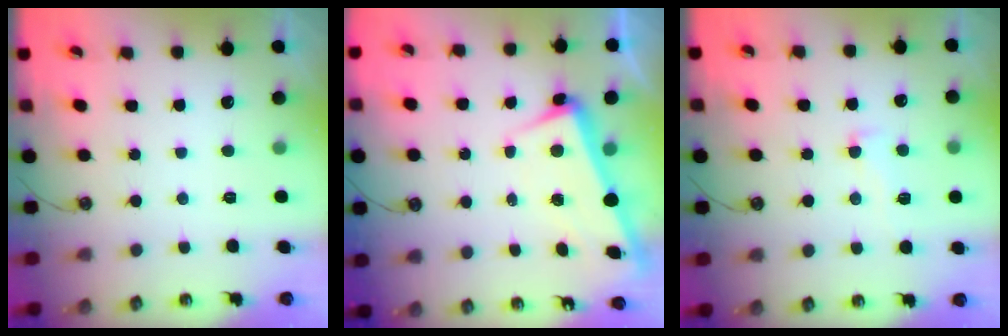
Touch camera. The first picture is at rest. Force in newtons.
{"total": 2.9, "press": 2.8, "slide": 1.0}
{"total": 1.6, "press": 1.1, "slide": 1.1}